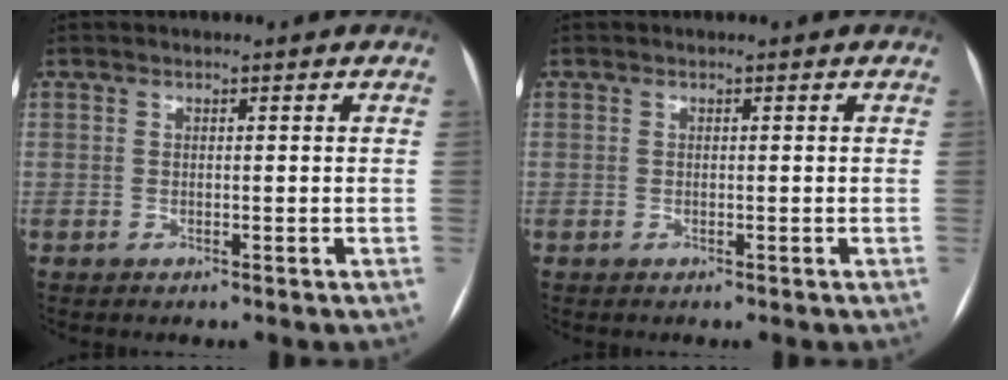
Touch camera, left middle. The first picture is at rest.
{"total": 0.0}